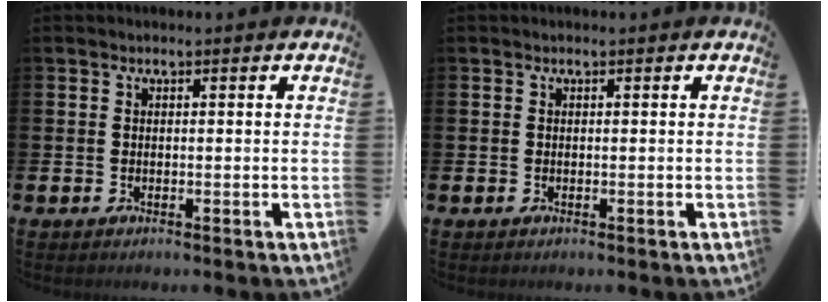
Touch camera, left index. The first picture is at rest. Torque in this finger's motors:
{"motor_torque": [0.00, 0.00, 0.04, 0.00]}